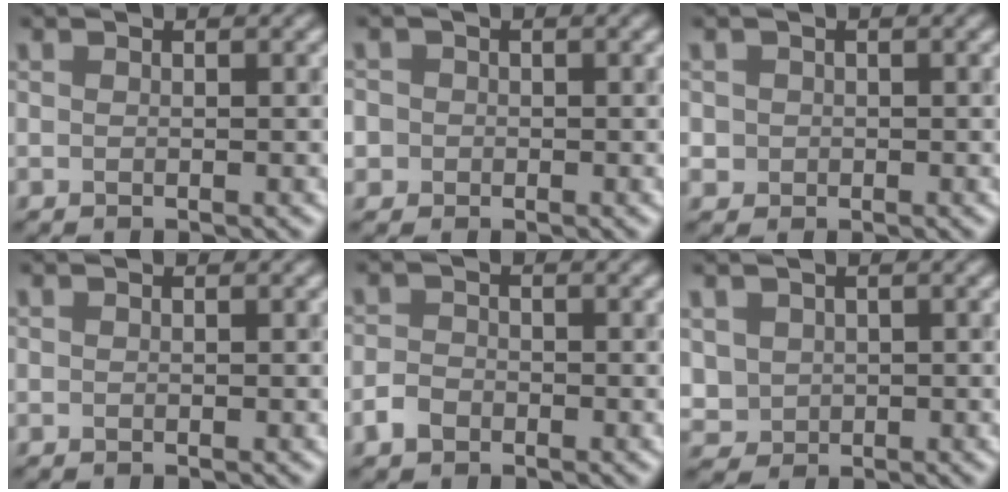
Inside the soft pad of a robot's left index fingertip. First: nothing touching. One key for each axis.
{"total": 2.3, "fx": -0.2, "fy": 2.3, "fz": 0.4, "tx": 0.013, "ty": 0.012, "tz": -0.028}
{"total": 2.2, "fx": -0.2, "fy": 2.1, "fz": 0.3, "tx": 0.006, "ty": 0.009, "tz": -0.017}
{"total": 0.0}
{"total": 1.7, "fx": -1.1, "fy": 1.2, "fz": 0.6, "tx": -0.005, "ty": 0.005, "tz": -0.027}
{"total": 1.8, "fx": 0.5, "fy": 1.7, "fz": 0.0, "tx": 0.010, "ty": -0.002, "tz": 0.015}